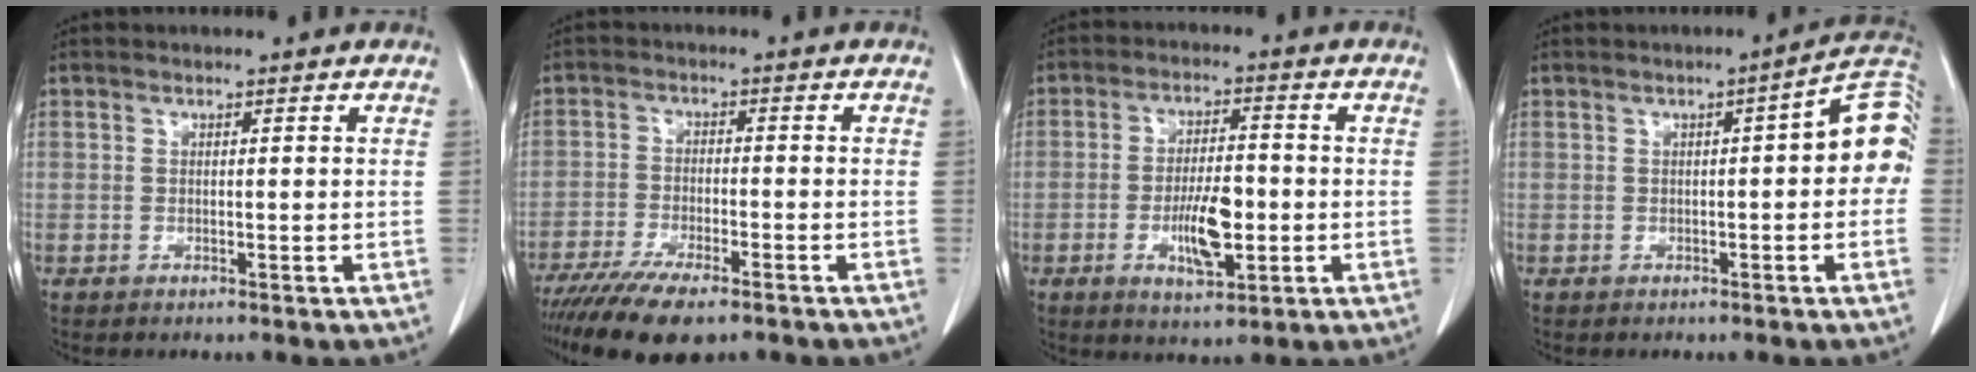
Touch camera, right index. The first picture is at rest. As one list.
[{"total": 11.3, "force": [-8.5, 2.9, 6.8], "torque": [-0.109, -0.020, -0.139]}, {"total": 8.1, "force": [-2.0, 2.6, 7.4], "torque": [-0.135, -0.001, -0.030]}, {"total": 8.0, "force": [0.4, 1.7, 7.8], "torque": [-0.090, 0.028, -0.003]}]